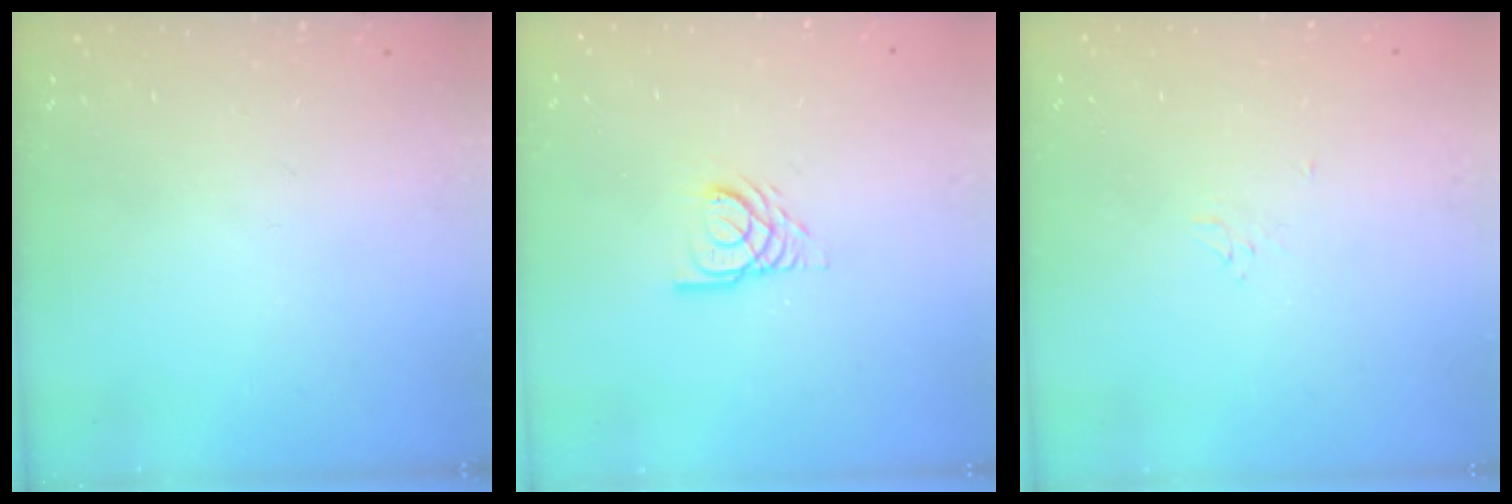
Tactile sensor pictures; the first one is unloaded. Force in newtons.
{"total": 5.7, "press": 5.7, "slide": 0.6}
{"total": 4.1, "press": 4.0, "slide": 0.5}